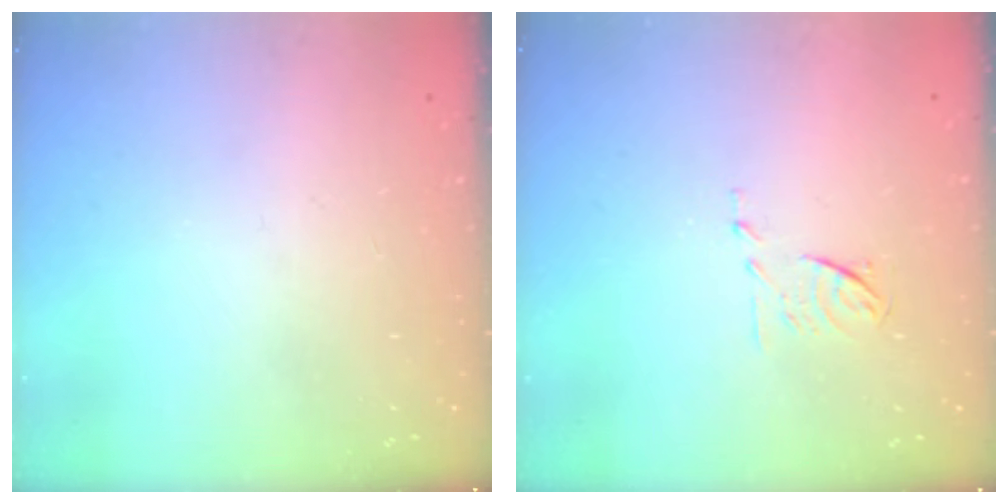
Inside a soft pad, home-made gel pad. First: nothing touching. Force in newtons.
{"total": 6.3, "press": 6.2, "slide": 1.0}